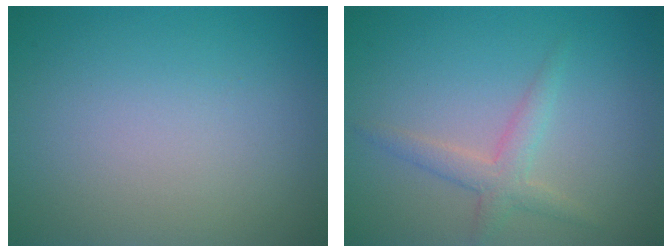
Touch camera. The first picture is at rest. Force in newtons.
{"total": 2.4, "press": 2.4, "slide": 0.1}